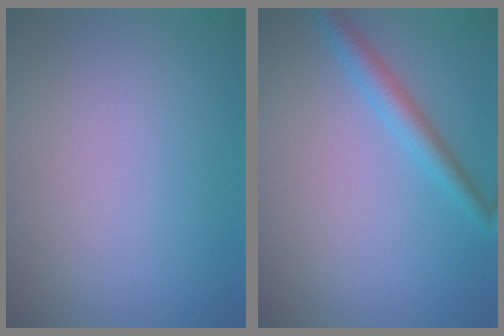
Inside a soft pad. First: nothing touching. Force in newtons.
{"total": 2.5, "press": 2.5, "slide": 0.0}